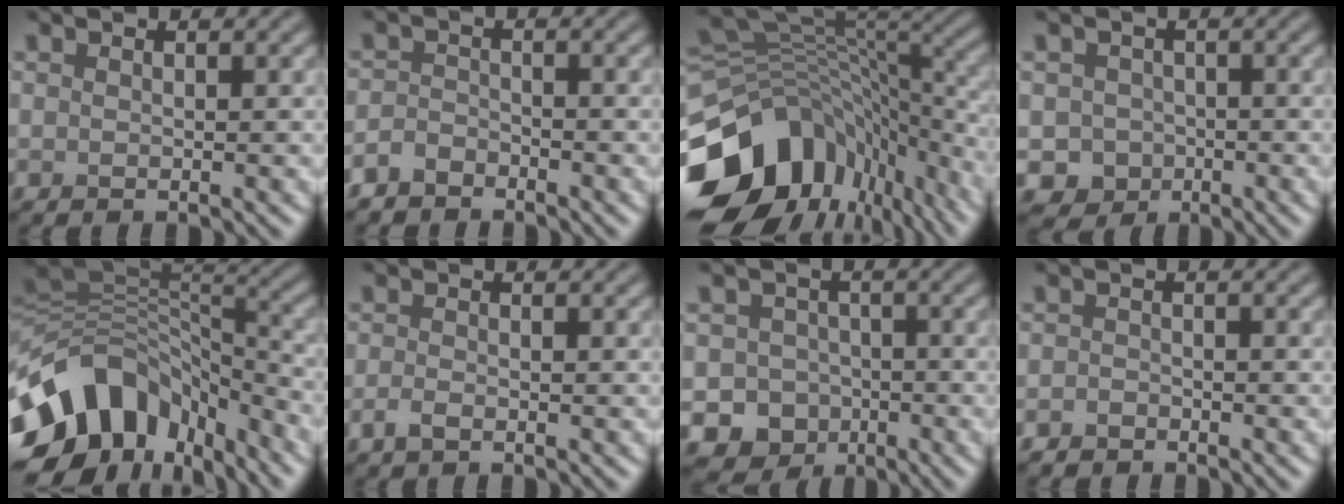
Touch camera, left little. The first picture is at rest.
{"total": 2.0, "force": [-1.8, 0.9, 0.3], "torque": [-0.006, 0.000, -0.042]}
{"total": 15.5, "force": [-6.9, 10.5, 9.0], "torque": [-0.191, -0.016, -0.106]}
{"total": 3.4, "force": [-1.3, 3.1, 0.5], "torque": [0.003, -0.002, -0.025]}
{"total": 13.1, "force": [-6.6, 8.9, 6.9], "torque": [-0.147, 0.007, -0.117]}
{"total": 1.3, "force": [-0.8, 0.6, 0.9], "torque": [-0.021, -0.003, -0.018]}
{"total": 9.0, "force": [-4.6, 7.5, 1.6], "torque": [0.002, -0.035, -0.087]}
{"total": 1.1, "force": [-0.9, 0.5, 0.1], "torque": [0.001, -0.001, -0.020]}